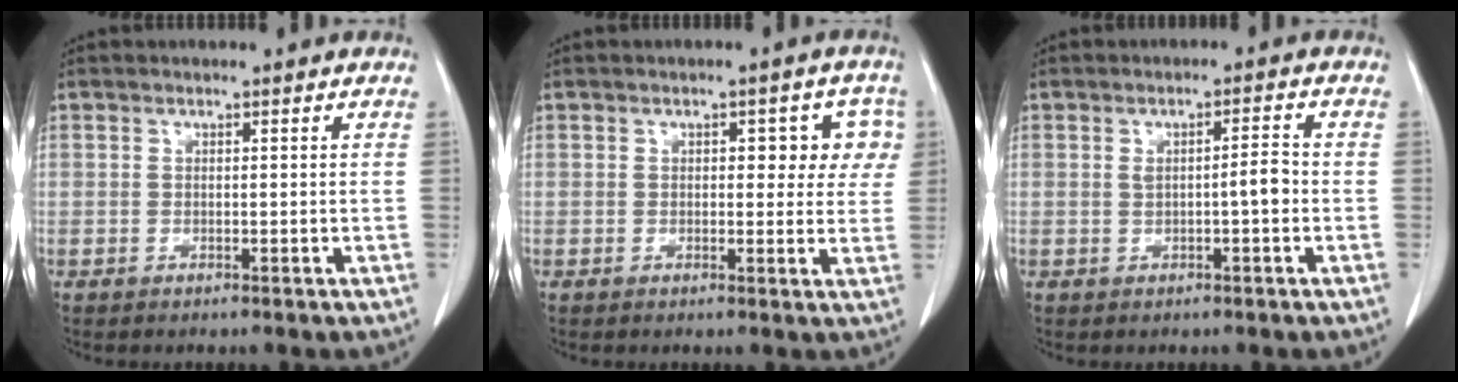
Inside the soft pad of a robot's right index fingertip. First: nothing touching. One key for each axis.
{"total": 5.7, "fx": 1.6, "fy": 3.1, "fz": 4.5, "tx": -0.034, "ty": 0.020, "tz": 0.016}
{"total": 3.1, "fx": -0.3, "fy": 0.4, "fz": 3.0, "tx": -0.050, "ty": 0.005, "tz": -0.003}